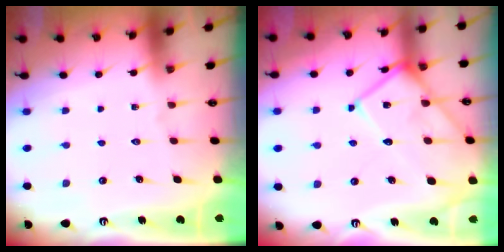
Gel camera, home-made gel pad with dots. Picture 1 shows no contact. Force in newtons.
{"total": 16.1, "press": 16.0, "slide": 1.7}